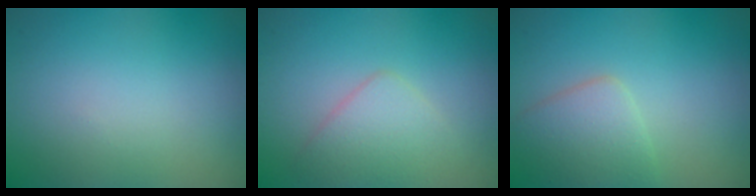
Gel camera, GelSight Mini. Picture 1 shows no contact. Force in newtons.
{"total": 2.7, "press": 2.7, "slide": 0.2}
{"total": 3.1, "press": 3.1, "slide": 0.1}